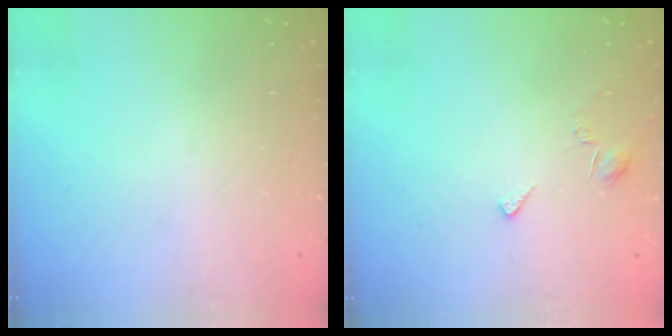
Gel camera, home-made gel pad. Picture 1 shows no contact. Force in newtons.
{"total": 1.9, "press": 1.9, "slide": 0.4}